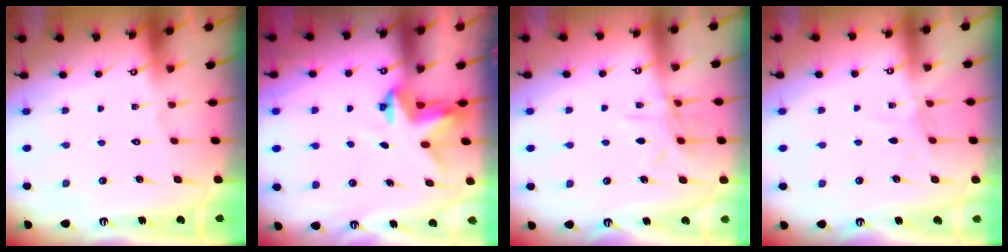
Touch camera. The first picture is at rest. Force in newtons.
{"total": 3.4, "press": 3.3, "slide": 0.3}
{"total": 8.3, "press": 8.2, "slide": 0.6}
{"total": 2.7, "press": 2.7, "slide": 0.4}